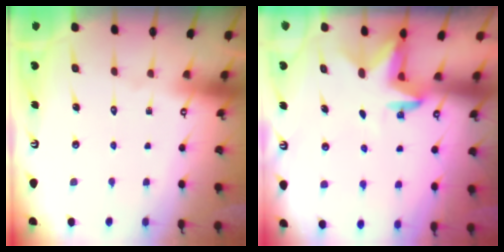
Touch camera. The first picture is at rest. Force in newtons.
{"total": 3.0, "press": 2.9, "slide": 0.8}